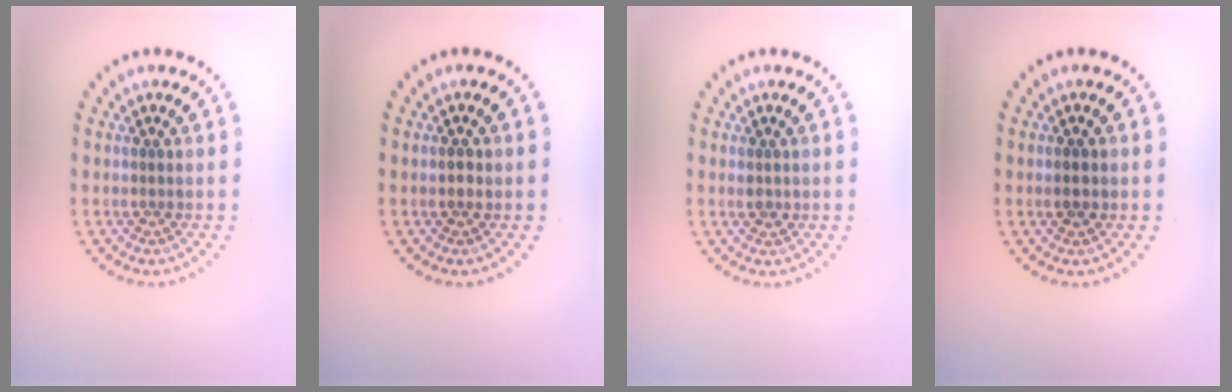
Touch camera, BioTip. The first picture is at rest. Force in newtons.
{"total": 1.0, "press": 1.0, "slide": 0.2}
{"total": 1.0, "press": 0.9, "slide": 0.4}
{"total": 1.8, "press": 1.8, "slide": 0.1}